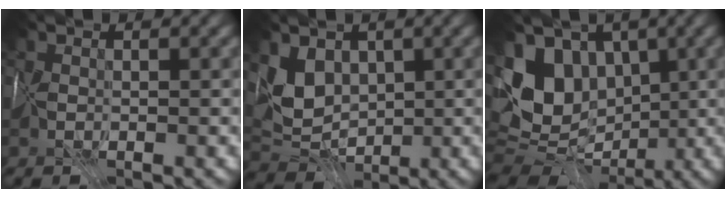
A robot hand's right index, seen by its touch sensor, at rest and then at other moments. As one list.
[{"total": 3.0, "force": [1.8, 2.2, 1.1], "torque": [-0.029, -0.003, 0.035]}, {"total": 9.1, "force": [1.7, 6.9, 5.7], "torque": [-0.114, 0.009, 0.019]}]